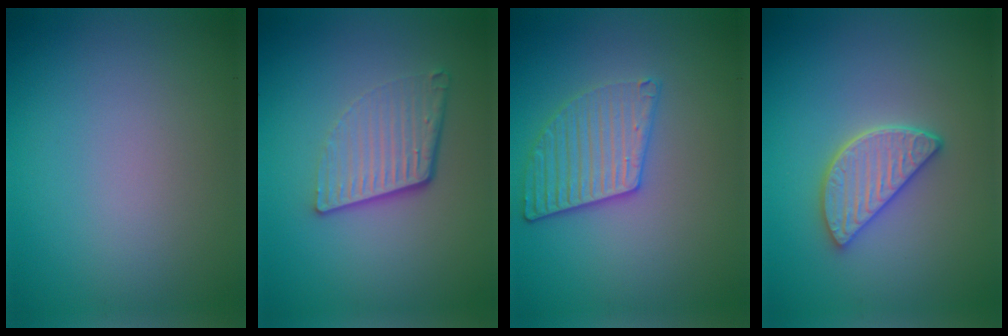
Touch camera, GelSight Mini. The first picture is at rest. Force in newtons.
{"total": 4.5, "press": 2.9, "slide": 3.4}
{"total": 3.4, "press": 3.3, "slide": 1.0}
{"total": 3.9, "press": 3.3, "slide": 2.1}